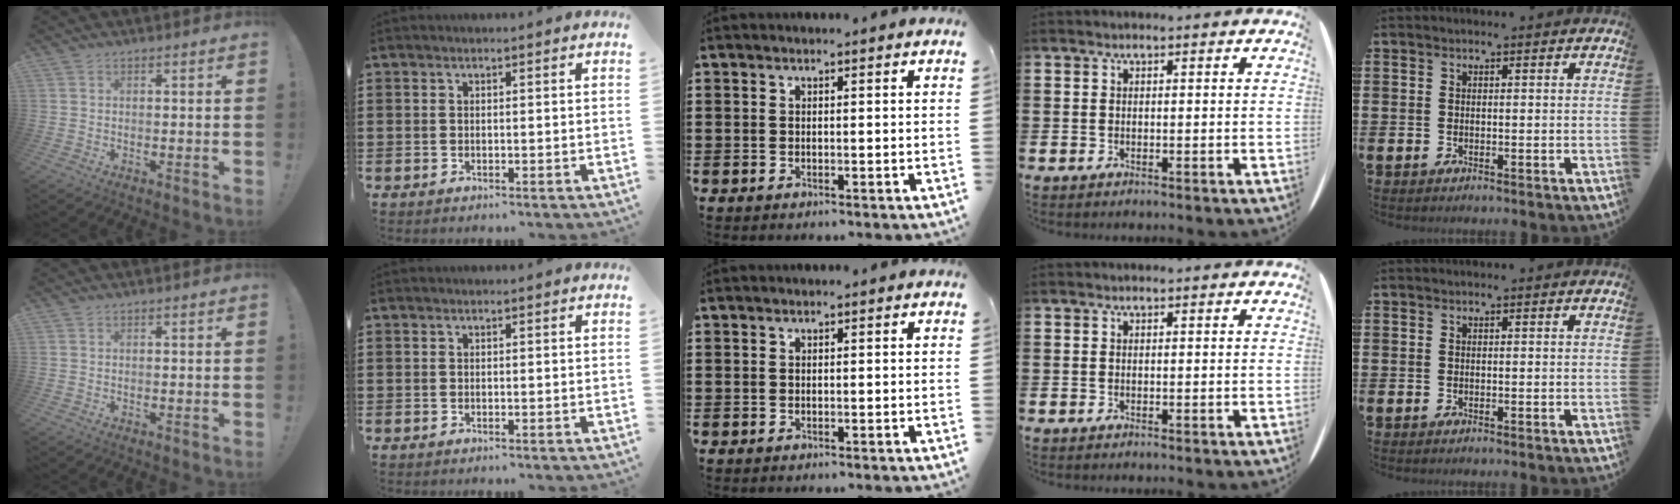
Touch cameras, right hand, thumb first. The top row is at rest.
{}